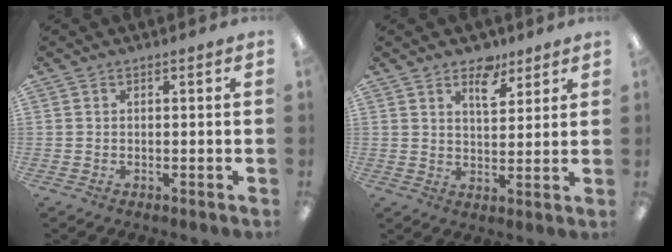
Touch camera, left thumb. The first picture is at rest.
{"total": 7.4, "force": [5.0, 3.8, 4.0], "torque": [-0.044, -0.027, 0.084]}